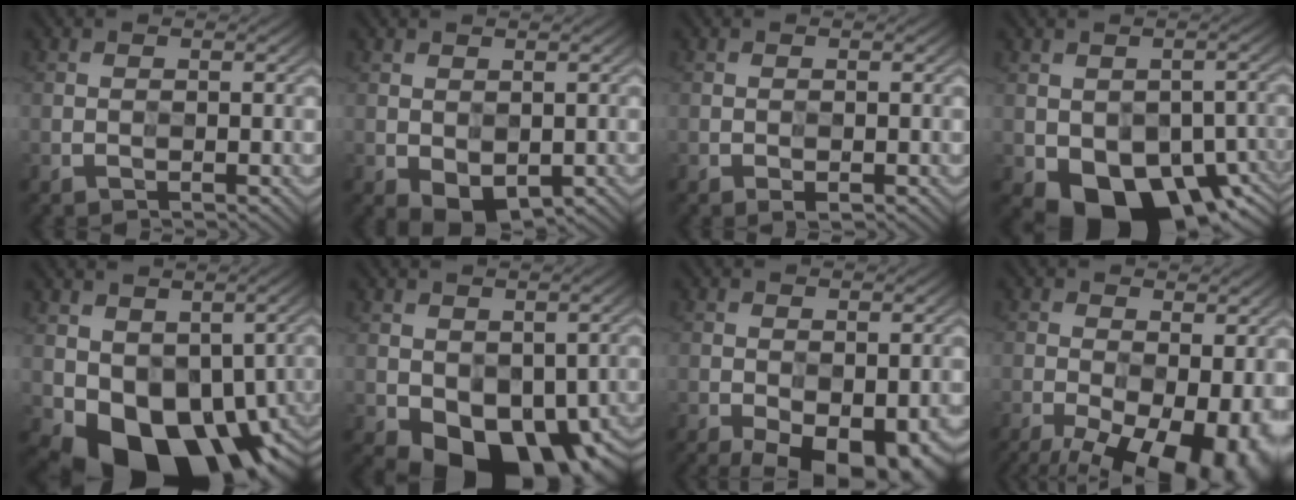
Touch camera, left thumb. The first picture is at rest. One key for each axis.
{"total": 3.1, "fx": -1.0, "fy": 2.1, "fz": 2.0, "tx": -0.042, "ty": -0.006, "tz": -0.014}
{"total": 0.9, "fx": -0.5, "fy": 0.3, "fz": 0.7, "tx": -0.012, "ty": -0.001, "tz": -0.008}
{"total": 10.2, "fx": -4.8, "fy": 6.3, "fz": 6.5, "tx": -0.098, "ty": -0.028, "tz": -0.064}
{"total": 12.8, "fx": -2.6, "fy": 9.0, "fz": 8.8, "tx": -0.144, "ty": -0.035, "tz": -0.023}
{"total": 8.2, "fx": -2.8, "fy": 5.2, "fz": 5.6, "tx": -0.095, "ty": -0.014, "tz": -0.041}
{"total": 9.5, "fx": -5.5, "fy": 4.0, "fz": 6.6, "tx": -0.102, "ty": -0.021, "tz": -0.083}
{"total": 16.8, "fx": -8.8, "fy": 8.0, "fz": 11.9, "tx": -0.176, "ty": -0.031, "tz": -0.103}